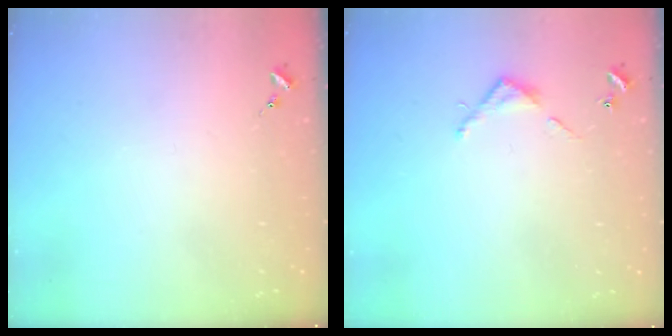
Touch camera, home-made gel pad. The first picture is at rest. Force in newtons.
{"total": 3.7, "press": 3.7, "slide": 0.2}